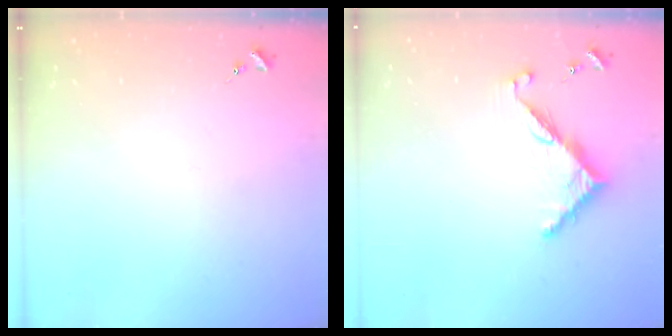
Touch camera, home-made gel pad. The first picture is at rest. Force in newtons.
{"total": 7.7, "press": 7.7, "slide": 0.2}